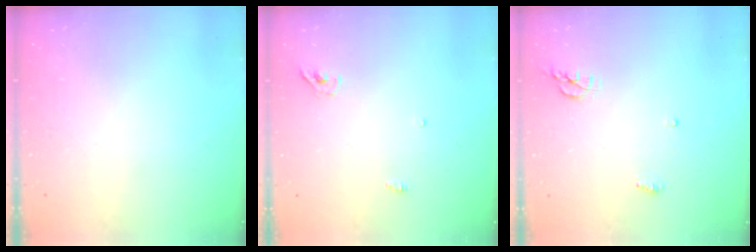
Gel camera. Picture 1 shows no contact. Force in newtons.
{"total": 3.7, "press": 3.5, "slide": 1.1}
{"total": 7.2, "press": 5.3, "slide": 4.9}